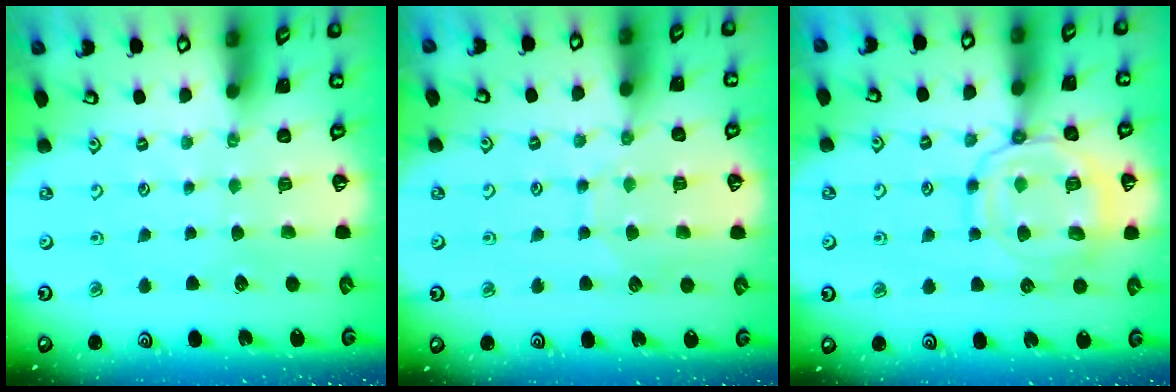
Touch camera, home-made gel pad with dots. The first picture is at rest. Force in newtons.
{"total": 7.9, "press": 7.8, "slide": 0.5}
{"total": 13.7, "press": 13.7, "slide": 1.1}